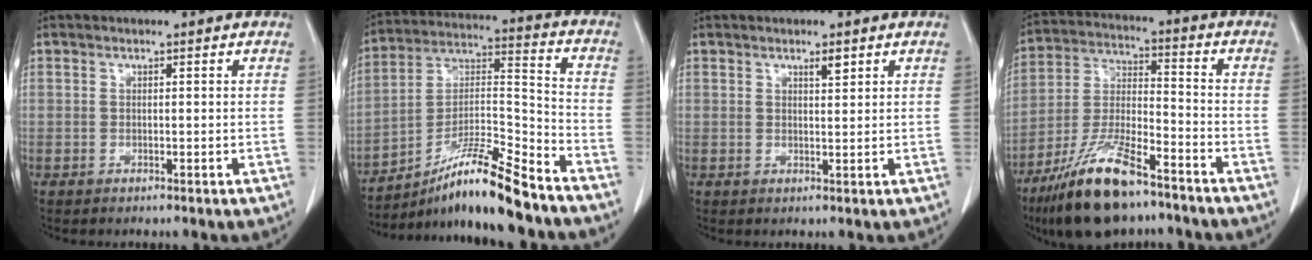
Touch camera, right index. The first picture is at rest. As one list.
[{"total": 15.0, "force": [-11.8, 0.3, 9.3], "torque": [-0.166, 0.008, -0.203]}, {"total": 1.6, "force": [1.1, 0.3, 1.1], "torque": [-0.020, -0.003, 0.018]}, {"total": 15.2, "force": [-10.7, 3.5, 10.2], "torque": [-0.210, -0.018, -0.196]}]